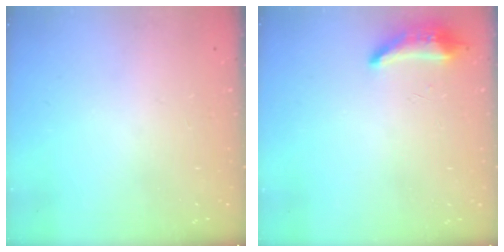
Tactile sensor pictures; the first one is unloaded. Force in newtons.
{"total": 8.7, "press": 8.5, "slide": 2.0}